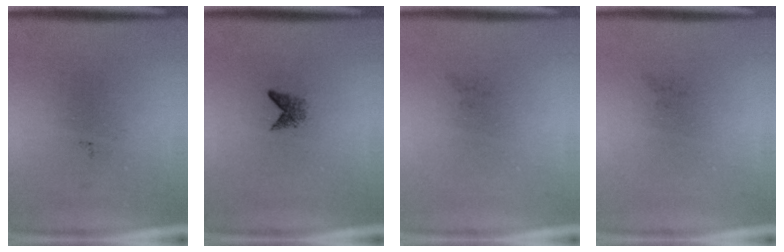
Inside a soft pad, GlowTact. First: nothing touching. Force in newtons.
{"total": 1.3}
{"total": 0.0}
{"total": 0.0}